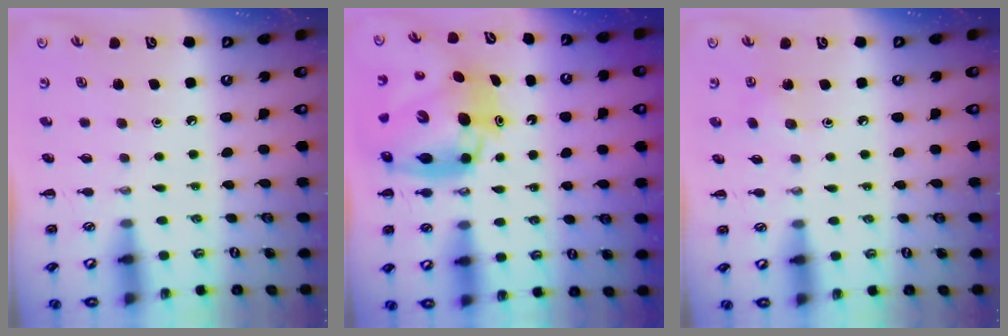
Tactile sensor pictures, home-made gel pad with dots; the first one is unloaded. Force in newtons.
{"total": 13.5, "press": 13.1, "slide": 3.5}
{"total": 6.1, "press": 5.9, "slide": 1.8}